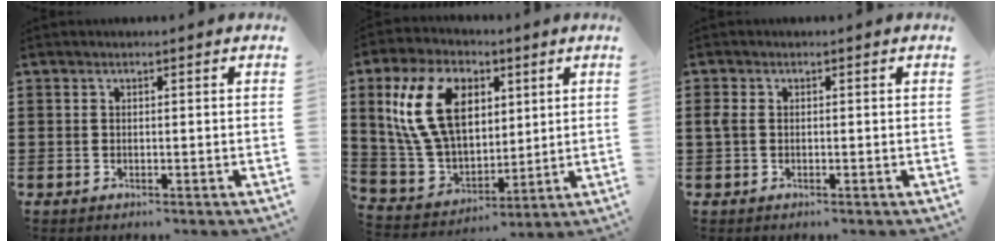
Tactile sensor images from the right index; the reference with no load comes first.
{"total": 14.5, "force": [4.6, 9.5, 10.0], "torque": [-0.240, 0.016, 0.082]}
{"total": 1.5, "force": [0.1, 1.1, 1.1], "torque": [-0.039, 0.000, -0.005]}